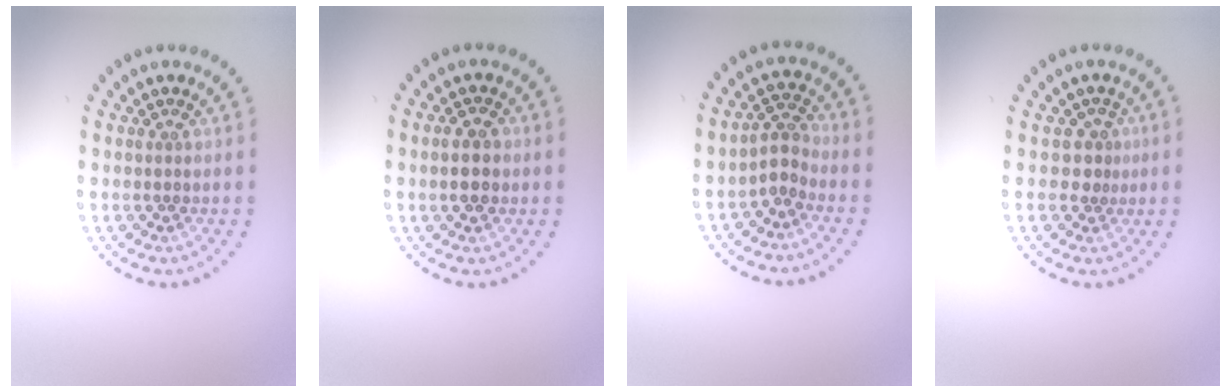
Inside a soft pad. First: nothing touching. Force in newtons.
{"total": 2.2, "press": 2.2, "slide": 0.1}
{"total": 2.0, "press": 1.6, "slide": 1.2}
{"total": 1.8, "press": 1.2, "slide": 1.2}